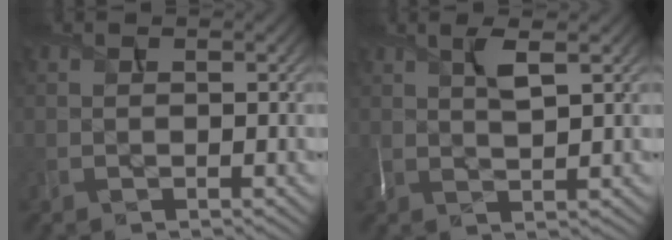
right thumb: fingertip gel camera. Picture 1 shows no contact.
{"total": 3.5, "force": [1.6, 0.7, 3.0], "torque": [-0.070, 0.003, 0.033]}